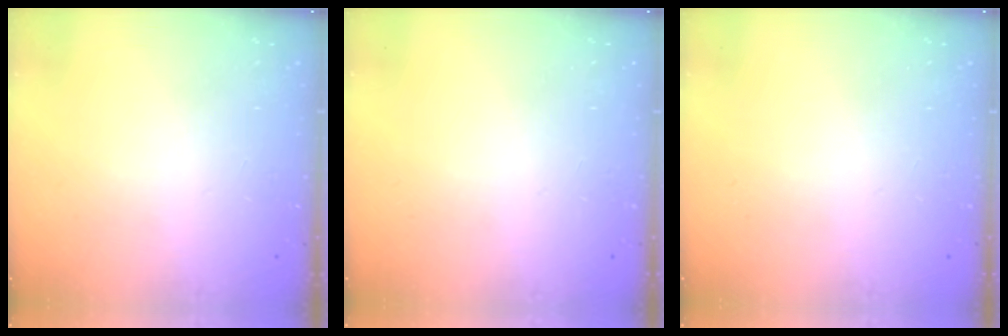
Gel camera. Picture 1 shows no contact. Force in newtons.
{"total": 0.0}
{"total": 0.0}